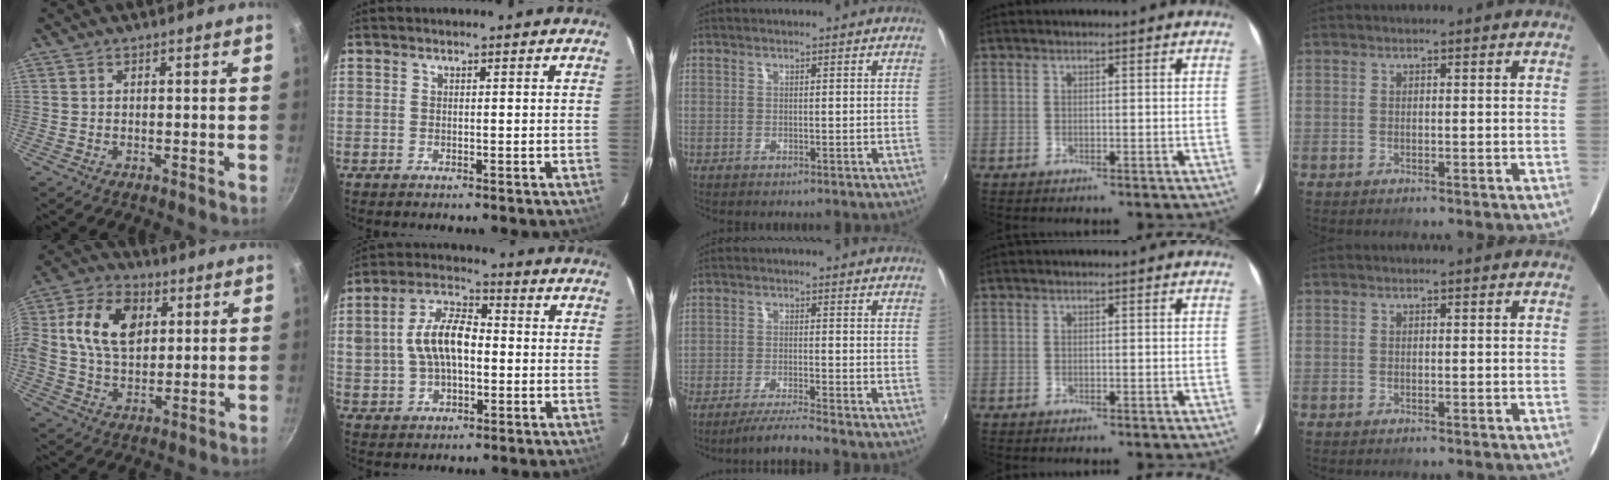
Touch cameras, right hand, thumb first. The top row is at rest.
{"thumb": {"total": 14.9, "force": [3.3, 10.2, 10.3], "torque": [-0.174, 0.009, 0.046]}, "index": {"total": 10.8, "force": [-0.1, 6.1, 8.8], "torque": [-0.178, 0.022, -0.001]}, "middle": {"total": 6.3, "force": [-5.6, -1.0, 2.6], "torque": [-0.070, -0.011, -0.099]}}